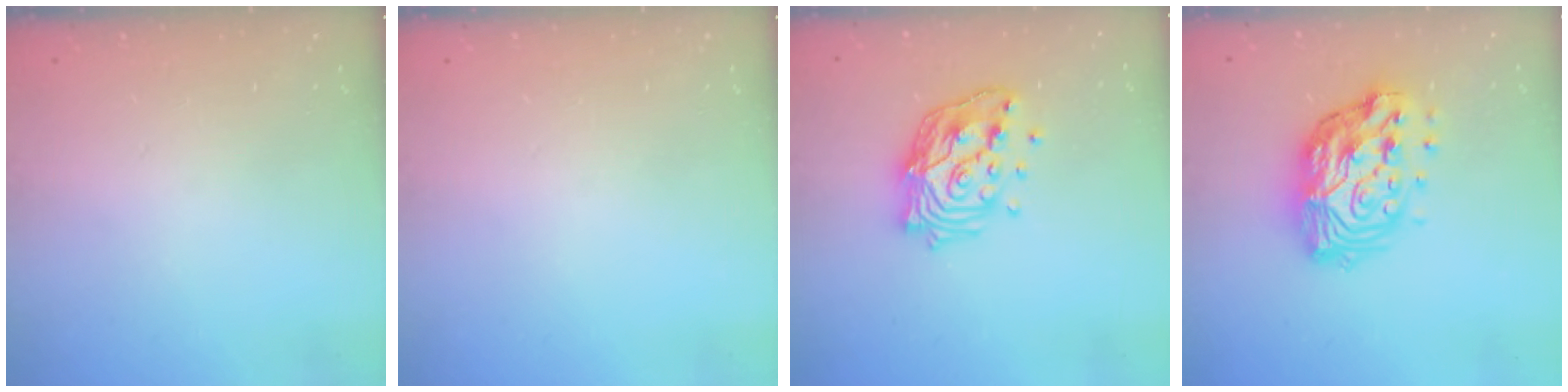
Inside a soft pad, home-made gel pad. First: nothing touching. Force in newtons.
{"total": 0.0}
{"total": 15.2, "press": 15.1, "slide": 1.5}
{"total": 16.0, "press": 16.0, "slide": 1.1}